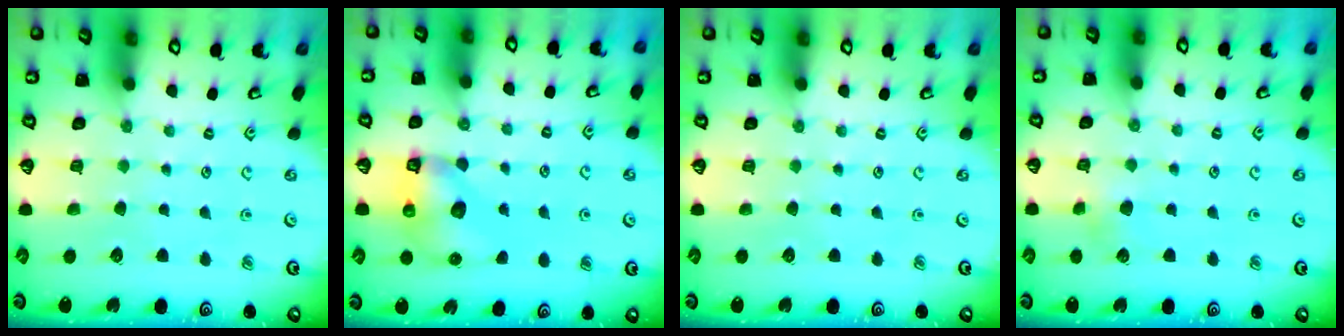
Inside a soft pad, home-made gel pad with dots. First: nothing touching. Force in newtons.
{"total": 8.2, "press": 8.2, "slide": 0.7}
{"total": 0.0}
{"total": 3.4, "press": 3.3, "slide": 0.3}